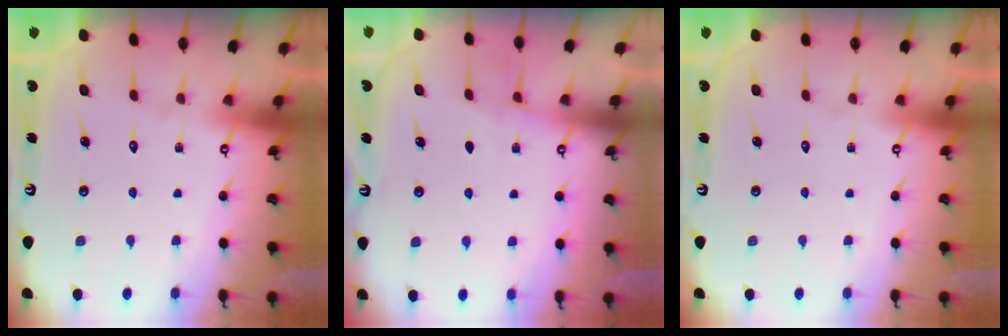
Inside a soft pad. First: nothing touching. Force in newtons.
{"total": 3.5, "press": 3.5, "slide": 0.5}
{"total": 0.0}